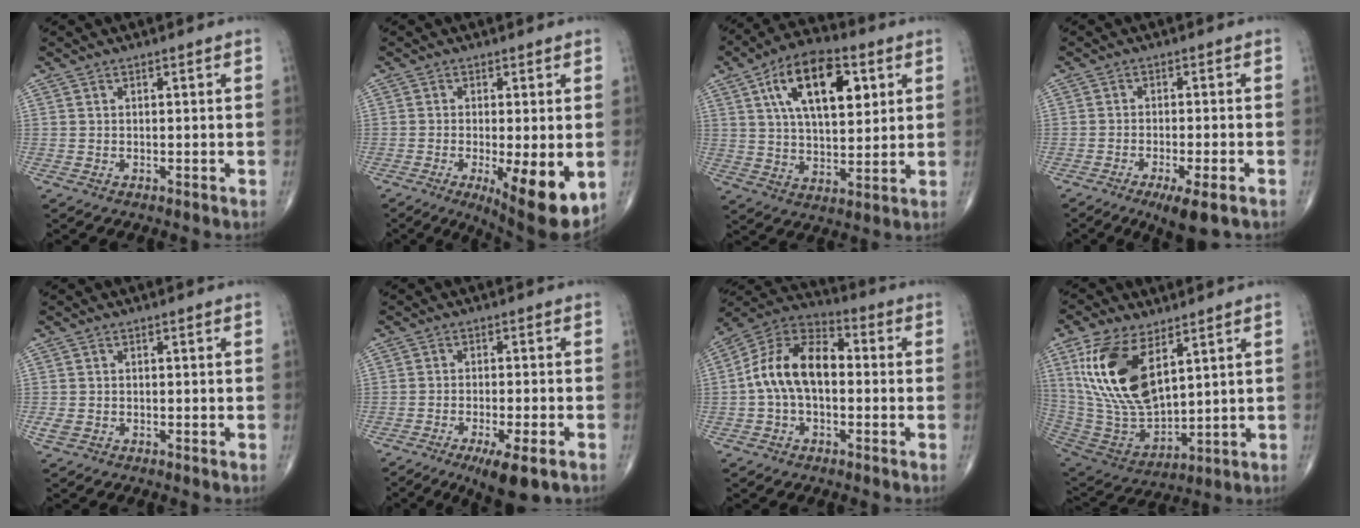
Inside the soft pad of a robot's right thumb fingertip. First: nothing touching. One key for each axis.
{"total": 12.4, "fx": -3.3, "fy": 3.4, "fz": 11.4, "tx": -0.162, "ty": -0.025, "tz": -0.041}
{"total": 17.3, "fx": 6.3, "fy": 8.6, "fz": 13.7, "tx": -0.206, "ty": -0.008, "tz": 0.106}
{"total": 6.5, "fx": -3.8, "fy": 1.1, "fz": 5.1, "tx": -0.084, "ty": -0.005, "tz": -0.060}
{"total": 1.7, "fx": -0.6, "fy": 1.2, "fz": 1.1, "tx": -0.029, "ty": -0.002, "tz": -0.011}
{"total": 8.1, "fx": -4.6, "fy": 1.7, "fz": 6.4, "tx": -0.104, "ty": -0.005, "tz": -0.070}
{"total": 13.8, "fx": -0.4, "fy": 8.4, "fz": 10.9, "tx": -0.190, "ty": 0.041, "tz": -0.019}
{"total": 19.6, "fx": 7.7, "fy": 9.7, "fz": 15.2, "tx": -0.289, "ty": -0.032, "tz": 0.160}